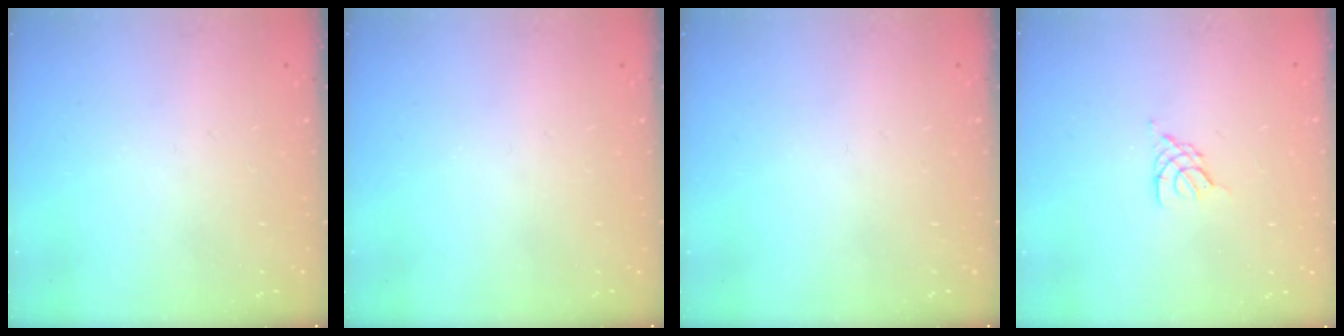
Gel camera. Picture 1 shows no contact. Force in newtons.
{"total": 0.0}
{"total": 0.0}
{"total": 2.3, "press": 2.3, "slide": 0.5}